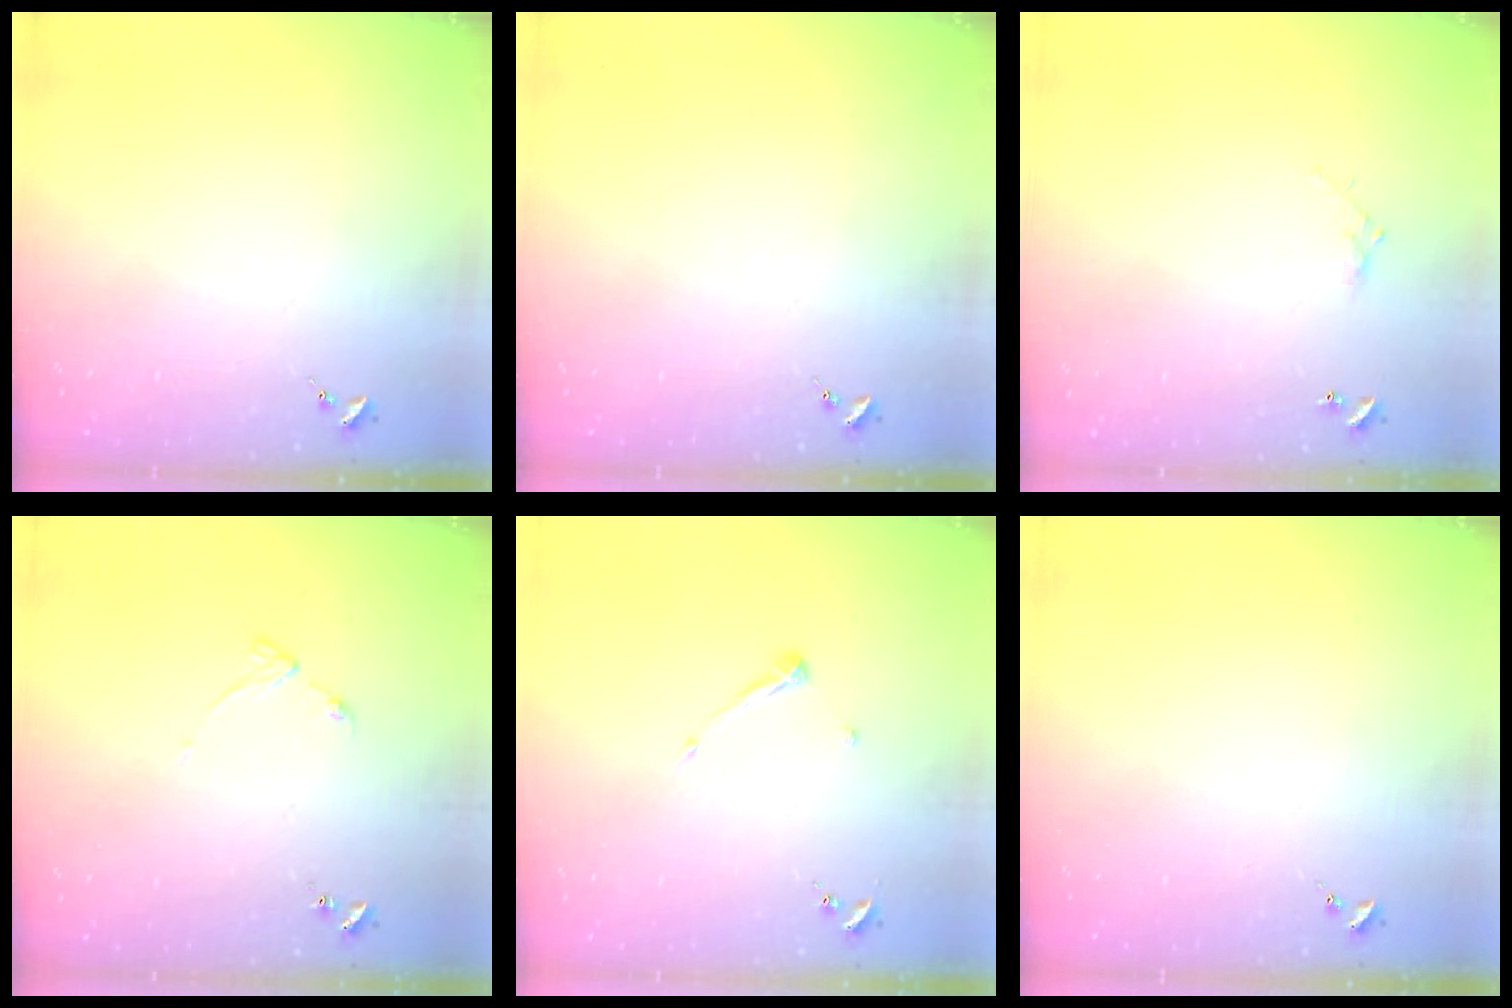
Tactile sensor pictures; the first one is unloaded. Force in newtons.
{"total": 0.0}
{"total": 3.8, "press": 3.8, "slide": 0.2}
{"total": 4.9, "press": 4.9, "slide": 0.6}
{"total": 5.8, "press": 5.8, "slide": 0.7}
{"total": 0.0}